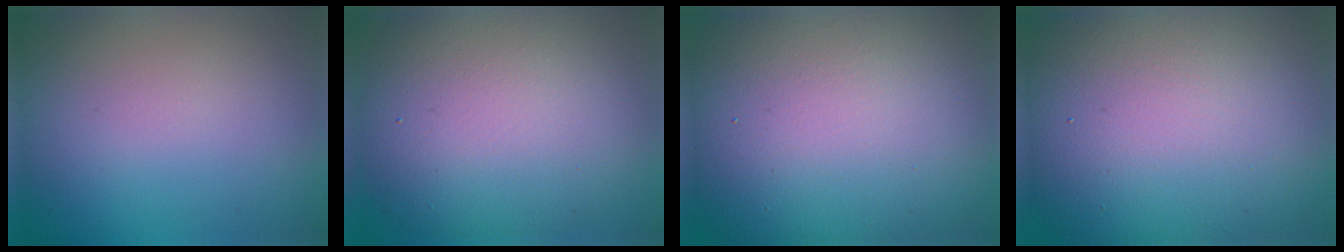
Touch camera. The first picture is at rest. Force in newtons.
{"total": 10.9, "press": 10.9, "slide": 0.9}
{"total": 18.1, "press": 18.0, "slide": 1.0}
{"total": 18.0, "press": 18.0, "slide": 0.8}